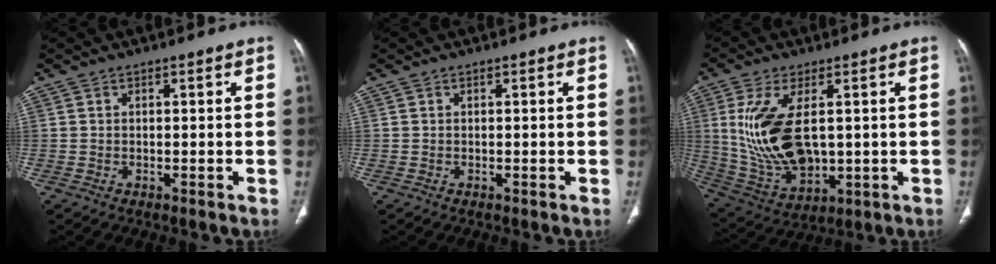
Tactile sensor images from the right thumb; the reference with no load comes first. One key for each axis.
{"total": 0.0}
{"total": 16.3, "fx": 2.0, "fy": 8.5, "fz": 13.8, "tx": -0.275, "ty": -0.018, "tz": 0.059}